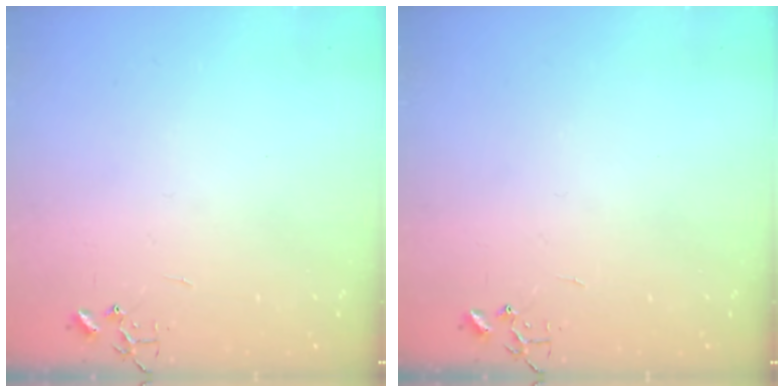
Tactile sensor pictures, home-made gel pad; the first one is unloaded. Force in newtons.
{"total": 0.0}